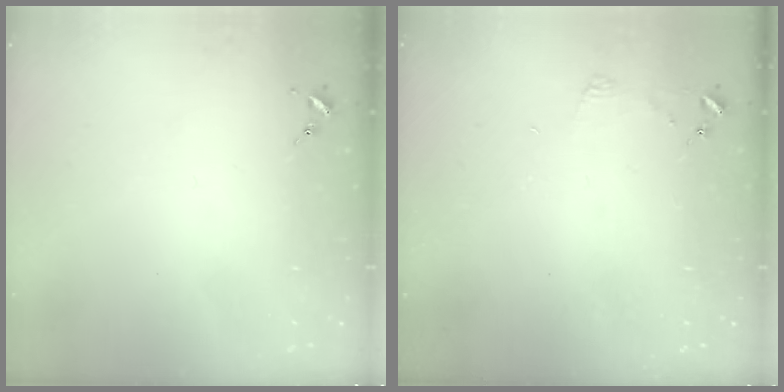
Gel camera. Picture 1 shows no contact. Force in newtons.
{"total": 3.9, "press": 3.9, "slide": 0.4}